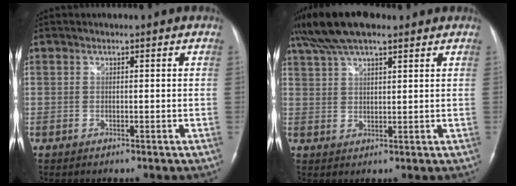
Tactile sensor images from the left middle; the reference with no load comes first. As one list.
[{"total": 11.0, "force": [8.4, 2.8, 6.6], "torque": [-0.130, 0.038, 0.151]}]